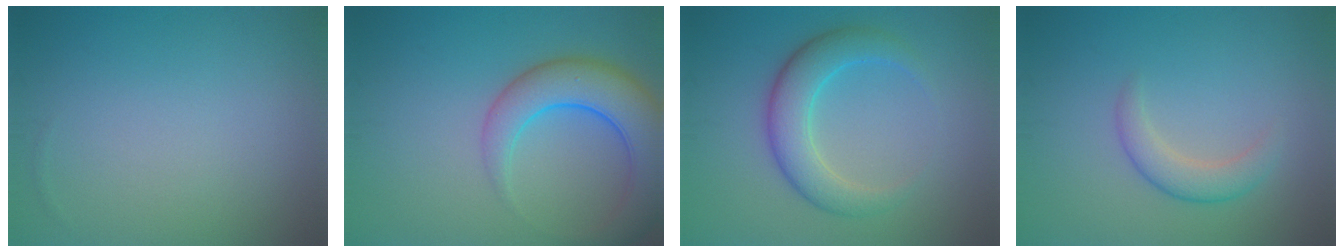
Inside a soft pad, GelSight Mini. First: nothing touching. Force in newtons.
{"total": 6.8, "press": 6.8, "slide": 0.4}
{"total": 4.6, "press": 4.6, "slide": 0.1}
{"total": 2.4, "press": 2.4, "slide": 0.2}